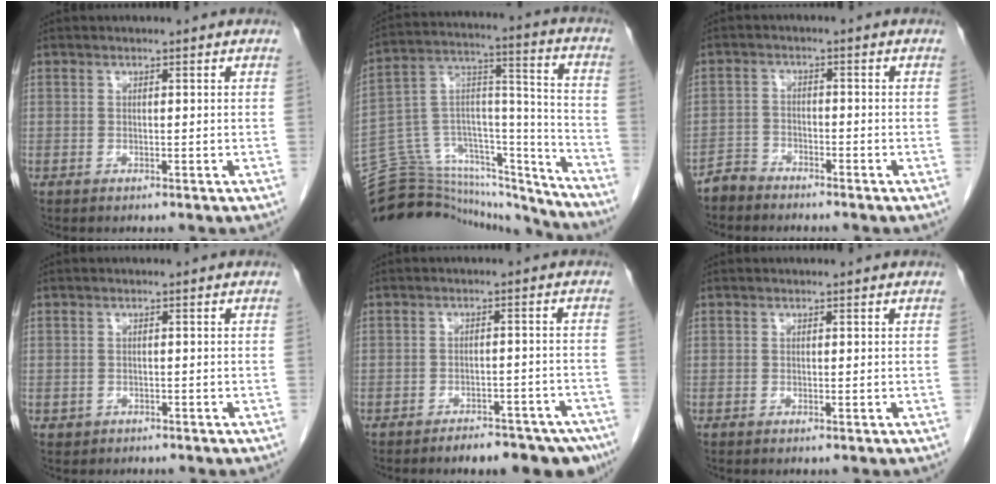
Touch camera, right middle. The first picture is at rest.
{"total": 28.1, "force": [-26.3, 6.9, 7.2], "torque": [-0.136, 0.046, -0.399]}
{"total": 3.0, "force": [-2.8, 1.0, -0.2], "torque": [0.002, -0.001, -0.056]}
{"total": 1.0, "force": [-0.5, 0.8, 0.0], "torque": [-0.005, 0.004, -0.006]}
{"total": 10.6, "force": [-8.7, 3.7, 4.6], "torque": [-0.035, 0.014, -0.105]}
{"total": 0.0}